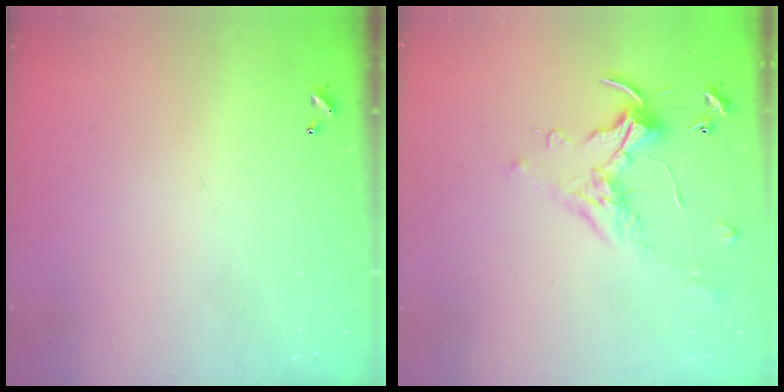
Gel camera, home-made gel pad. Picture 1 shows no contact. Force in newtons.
{"total": 0.6, "press": 0.5, "slide": 0.3}